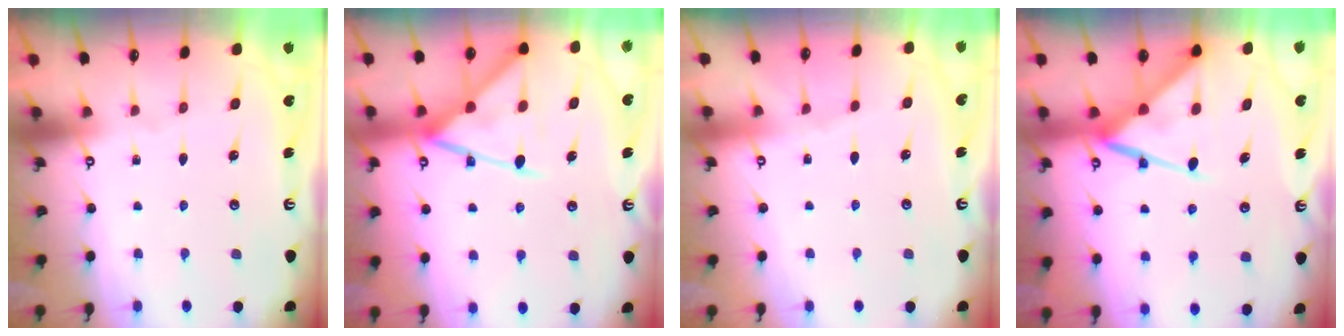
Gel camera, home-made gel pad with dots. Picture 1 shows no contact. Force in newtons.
{"total": 14.9, "press": 14.9, "slide": 1.2}
{"total": 2.4, "press": 2.4, "slide": 0.4}
{"total": 12.5, "press": 12.5, "slide": 1.4}